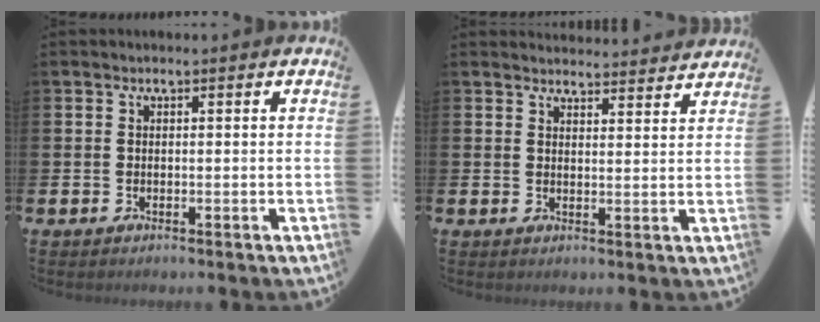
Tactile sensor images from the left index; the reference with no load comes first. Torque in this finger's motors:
{"motor_torque": [0.82, -1.32, 0.24, 0.01]}